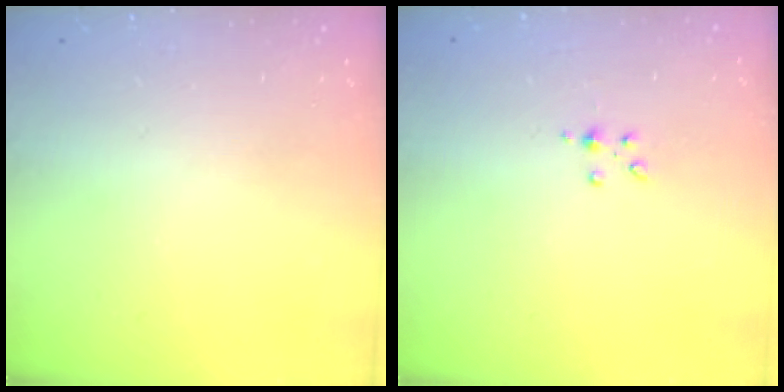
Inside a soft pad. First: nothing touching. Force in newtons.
{"total": 2.0, "press": 1.9, "slide": 0.5}